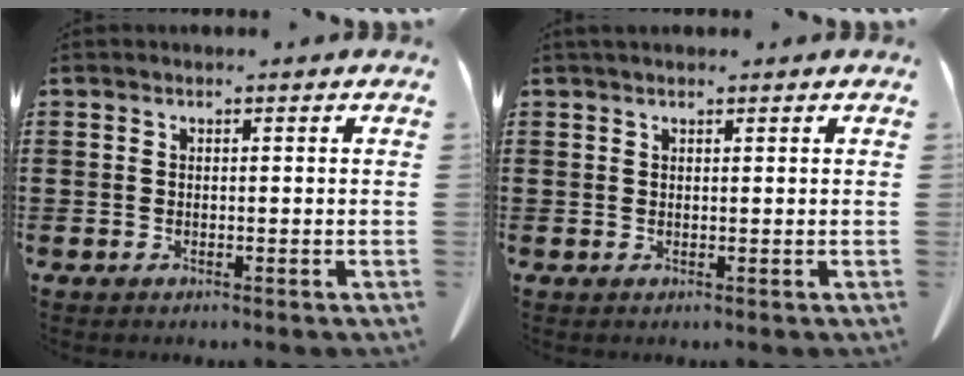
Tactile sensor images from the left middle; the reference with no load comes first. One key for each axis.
{"total": 1.0, "fx": 0.7, "fy": 0.4, "fz": 0.6, "tx": -0.013, "ty": 0.004, "tz": 0.012}